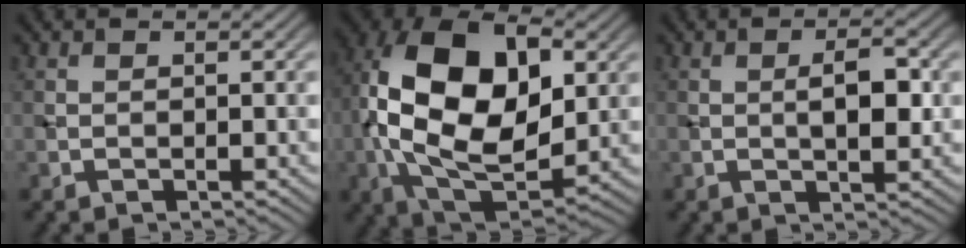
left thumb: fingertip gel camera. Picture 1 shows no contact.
{"total": 18.1, "force": [1.8, 10.8, 14.4], "torque": [-0.293, 0.009, 0.025]}
{"total": 3.8, "force": [0.1, 1.3, 3.5], "torque": [-0.061, 0.004, 0.002]}